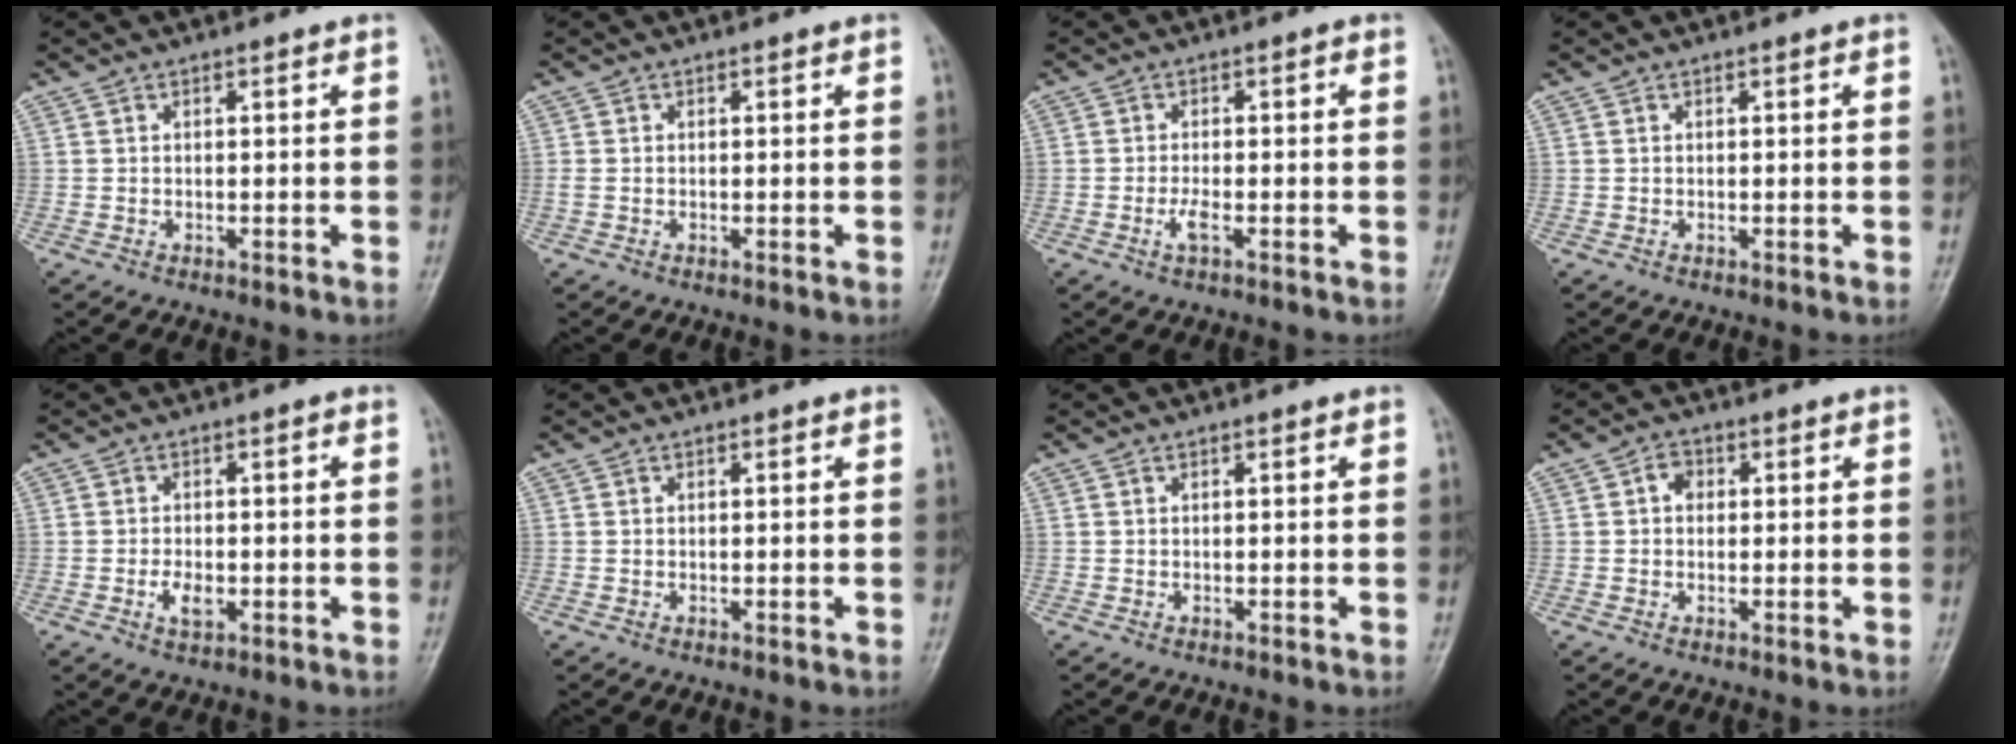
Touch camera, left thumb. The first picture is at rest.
{"total": 1.0, "force": [-0.2, 0.7, 0.7], "torque": [-0.016, -0.002, -0.005]}
{"total": 3.0, "force": [-0.9, 1.1, 2.7], "torque": [-0.051, 0.006, -0.020]}
{"total": 0.0}
{"total": 3.9, "force": [-1.1, 2.2, 3.0], "torque": [-0.045, 0.005, -0.020]}
{"total": 0.0}
{"total": 0.0}
{"total": 2.6, "force": [0.2, 2.2, 1.4], "torque": [-0.008, 0.007, -0.004]}